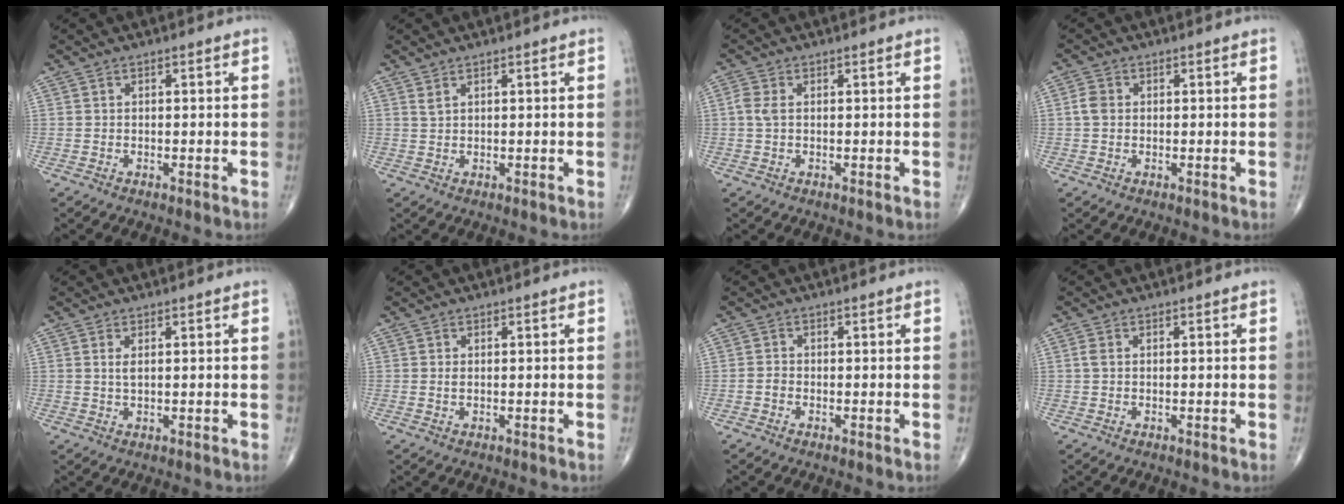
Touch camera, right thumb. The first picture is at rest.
{"total": 1.1, "force": [0.8, 0.3, 0.7], "torque": [-0.013, 0.001, 0.019]}
{"total": 2.3, "force": [0.3, 1.3, 1.9], "torque": [-0.056, 0.007, 0.004]}
{"total": 2.5, "force": [0.2, 2.0, 1.5], "torque": [-0.030, 0.006, 0.000]}
{"total": 1.6, "force": [0.5, 0.6, 1.4], "torque": [-0.031, -0.003, 0.014]}
{"total": 0.7, "force": [0.1, 0.3, 0.6], "torque": [-0.014, 0.000, 0.004]}
{"total": 1.1, "force": [-0.5, 0.7, 0.6], "torque": [-0.011, 0.003, -0.012]}
{"total": 1.1, "force": [0.2, 0.7, 0.8], "torque": [-0.023, 0.005, 0.004]}